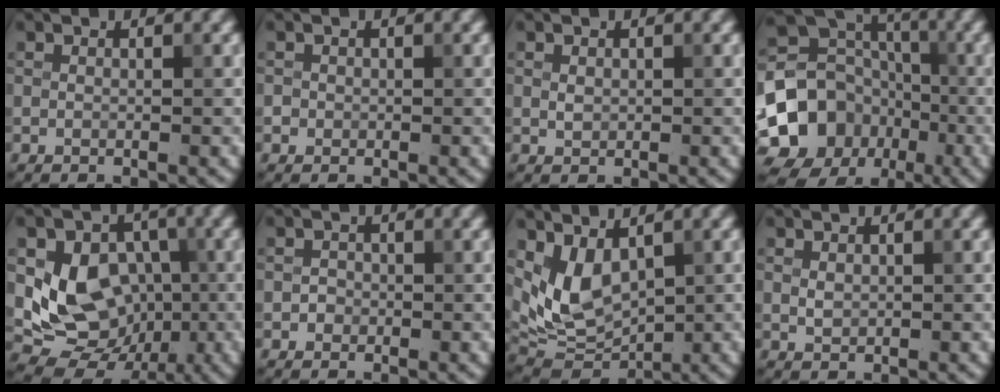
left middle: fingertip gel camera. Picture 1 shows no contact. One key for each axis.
{"total": 0.6, "fx": -0.1, "fy": 0.6, "fz": 0.0, "tx": 0.007, "ty": -0.004, "tz": -0.002}
{"total": 0.7, "fx": 0.2, "fy": 0.6, "fz": 0.4, "tx": -0.009, "ty": -0.001, "tz": 0.004}
{"total": 11.9, "fx": -4.0, "fy": 10.2, "fz": 4.7, "tx": -0.089, "ty": -0.004, "tz": -0.082}
{"total": 8.4, "fx": -0.3, "fy": 6.9, "fz": 4.9, "tx": -0.077, "ty": -0.019, "tz": 0.000}
{"total": 0.9, "fx": -0.3, "fy": 0.8, "fz": 0.1, "tx": 0.005, "ty": 0.000, "tz": -0.006}
{"total": 5.6, "fx": 2.1, "fy": 3.4, "fz": 3.9, "tx": -0.084, "ty": -0.020, "tz": 0.048}
{"total": 0.9, "fx": 0.2, "fy": 0.7, "fz": 0.5, "tx": -0.011, "ty": -0.001, "tz": 0.006}